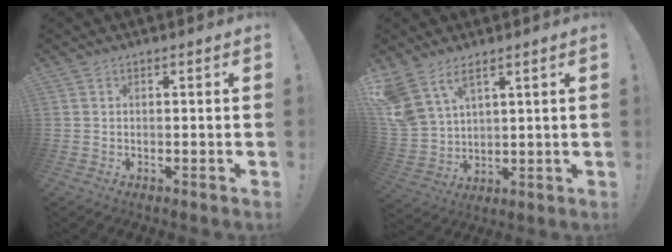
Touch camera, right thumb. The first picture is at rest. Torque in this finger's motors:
{"motor_torque": [0.05, 0.10, 0.73, 0.49, 0.08]}